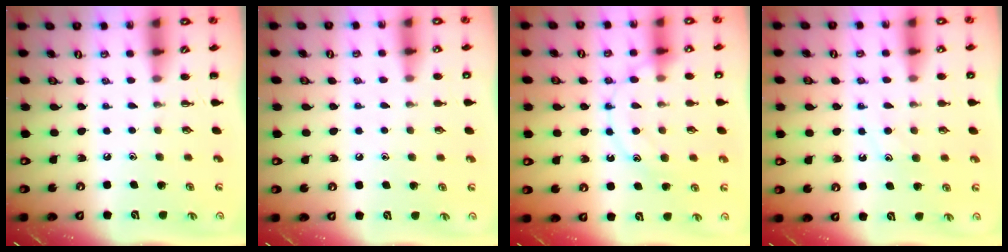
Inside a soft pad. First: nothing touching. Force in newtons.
{"total": 5.7, "press": 5.4, "slide": 1.9}
{"total": 12.6, "press": 12.6, "slide": 0.6}
{"total": 10.0, "press": 9.9, "slide": 0.7}